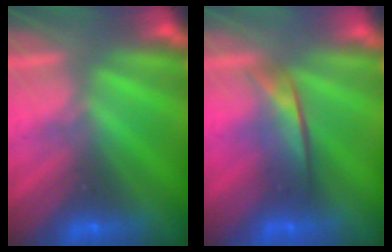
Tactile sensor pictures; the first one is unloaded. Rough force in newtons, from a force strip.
{"total": 2.1}